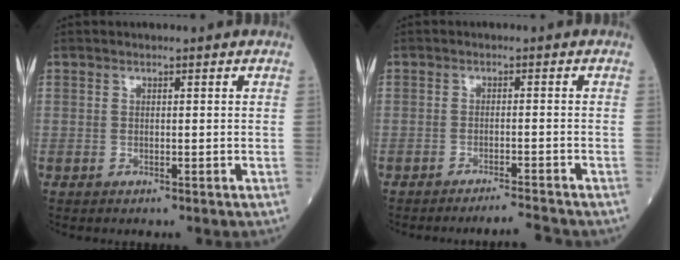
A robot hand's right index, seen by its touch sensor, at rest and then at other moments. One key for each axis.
{"total": 3.4, "fx": -3.2, "fy": -1.3, "fz": 0.3, "tx": -0.003, "ty": -0.012, "tz": -0.048}